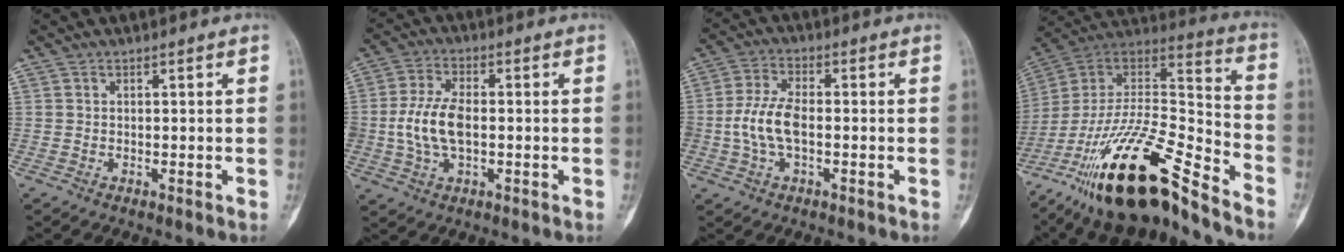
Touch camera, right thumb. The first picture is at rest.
{"total": 9.3, "force": [-0.7, 5.2, 7.7], "torque": [-0.160, 0.011, -0.015]}
{"total": 8.0, "force": [-1.2, 4.2, 6.7], "torque": [-0.151, 0.019, -0.025]}
{"total": 26.1, "force": [-18.0, 7.3, 17.4], "torque": [-0.320, 0.076, -0.316]}